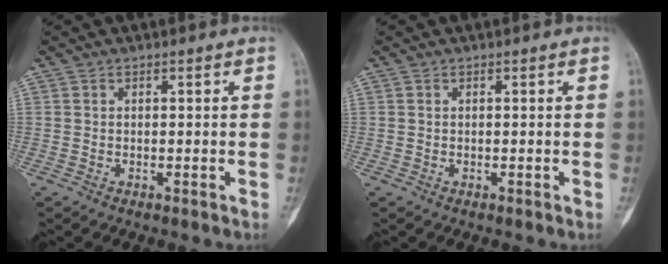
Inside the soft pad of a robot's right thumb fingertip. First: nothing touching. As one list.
[{"total": 0.0}]